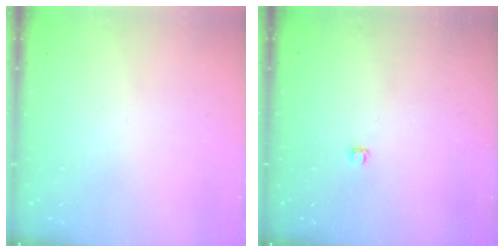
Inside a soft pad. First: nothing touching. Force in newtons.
{"total": 3.8, "press": 3.8, "slide": 0.5}